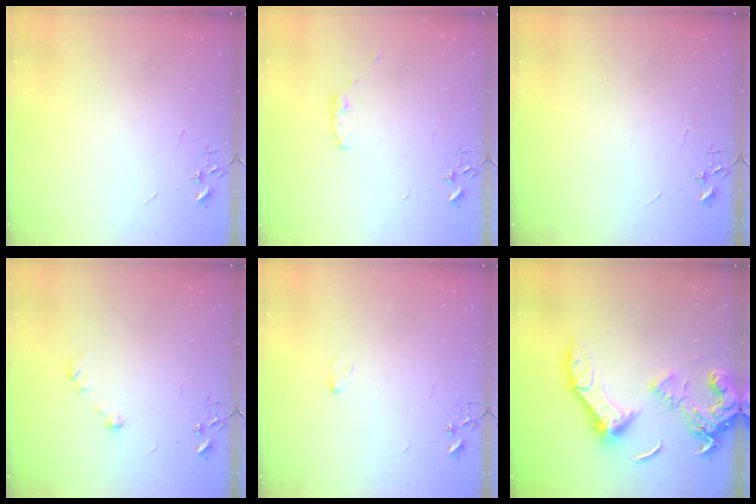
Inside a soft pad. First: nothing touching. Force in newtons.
{"total": 4.0, "press": 4.0, "slide": 0.6}
{"total": 0.0}
{"total": 7.4, "press": 7.4, "slide": 0.9}
{"total": 3.2, "press": 3.1, "slide": 0.4}
{"total": 17.6, "press": 17.6, "slide": 1.5}